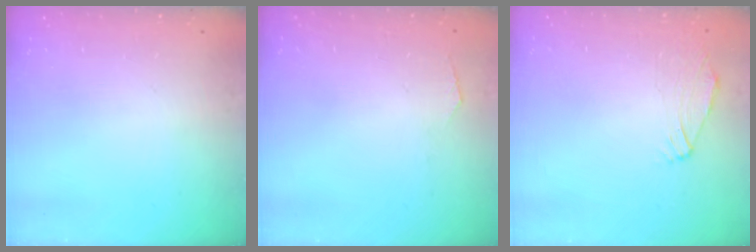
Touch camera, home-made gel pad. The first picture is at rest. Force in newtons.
{"total": 1.4, "press": 1.4, "slide": 0.3}
{"total": 0.8, "press": 0.7, "slide": 0.4}